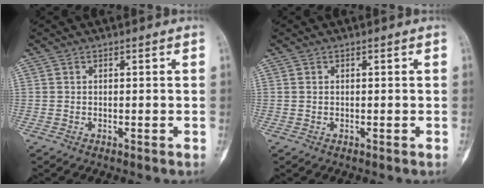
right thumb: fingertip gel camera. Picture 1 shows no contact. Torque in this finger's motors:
{"motor_torque": [-0.03, -0.19, 0.17, 0.03, -0.02]}